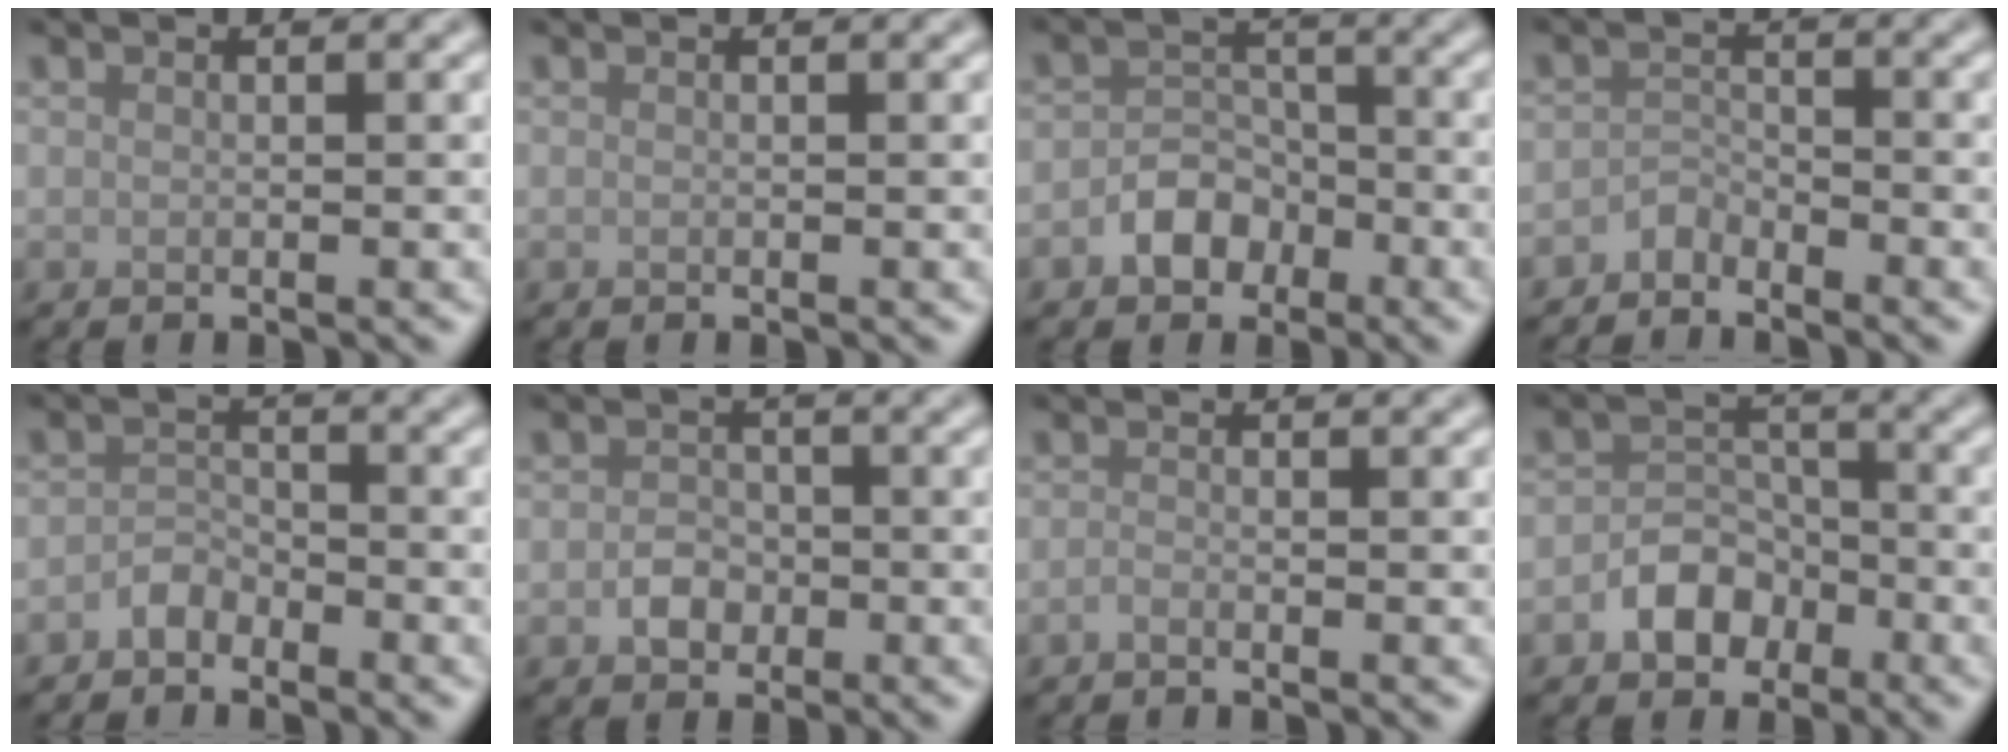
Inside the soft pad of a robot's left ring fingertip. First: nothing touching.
{"total": 0.0}
{"total": 3.1, "force": [-1.6, 2.4, 1.2], "torque": [-0.008, 0.008, -0.031]}
{"total": 1.7, "force": [-1.5, 0.6, 0.1], "torque": [-0.001, 0.010, -0.032]}
{"total": 1.7, "force": [-1.4, 0.9, 0.3], "torque": [-0.004, 0.010, -0.028]}
{"total": 2.0, "force": [-0.7, 1.6, 0.9], "torque": [-0.012, 0.001, -0.017]}
{"total": 0.7, "force": [-0.5, 0.1, 0.4], "torque": [-0.009, 0.000, -0.012]}
{"total": 3.5, "force": [-1.9, 2.7, 1.4], "torque": [-0.014, 0.006, -0.035]}